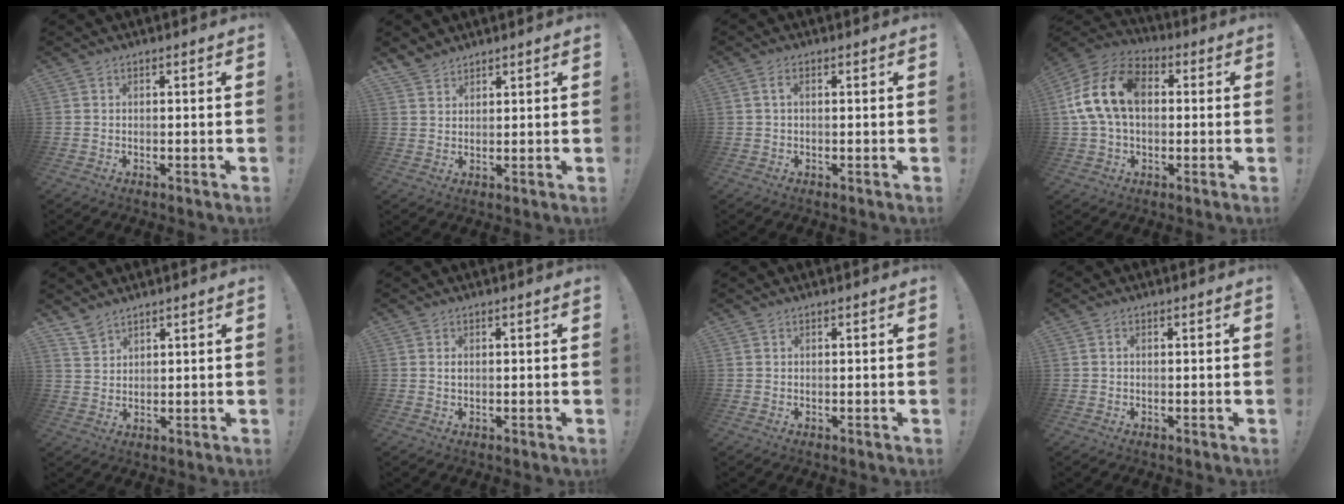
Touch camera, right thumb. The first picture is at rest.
{"total": 3.7, "force": [3.4, 1.4, 0.5], "torque": [-0.001, -0.026, 0.064]}
{"total": 2.1, "force": [0.4, 0.7, 1.9], "torque": [-0.035, 0.003, 0.007]}
{"total": 17.0, "force": [2.3, 11.4, 12.3], "torque": [-0.241, 0.021, 0.044]}
{"total": 4.8, "force": [4.0, 2.2, 1.4], "torque": [-0.018, -0.028, 0.076]}
{"total": 0.8, "force": [0.3, 0.5, 0.5], "torque": [-0.012, 0.004, 0.006]}
{"total": 0.0}
{"total": 0.6, "force": [0.0, 0.1, 0.6], "torque": [-0.018, 0.004, 0.000]}